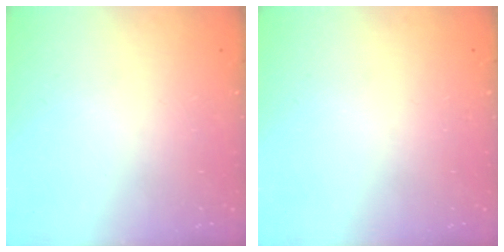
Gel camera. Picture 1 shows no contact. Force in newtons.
{"total": 0.0}